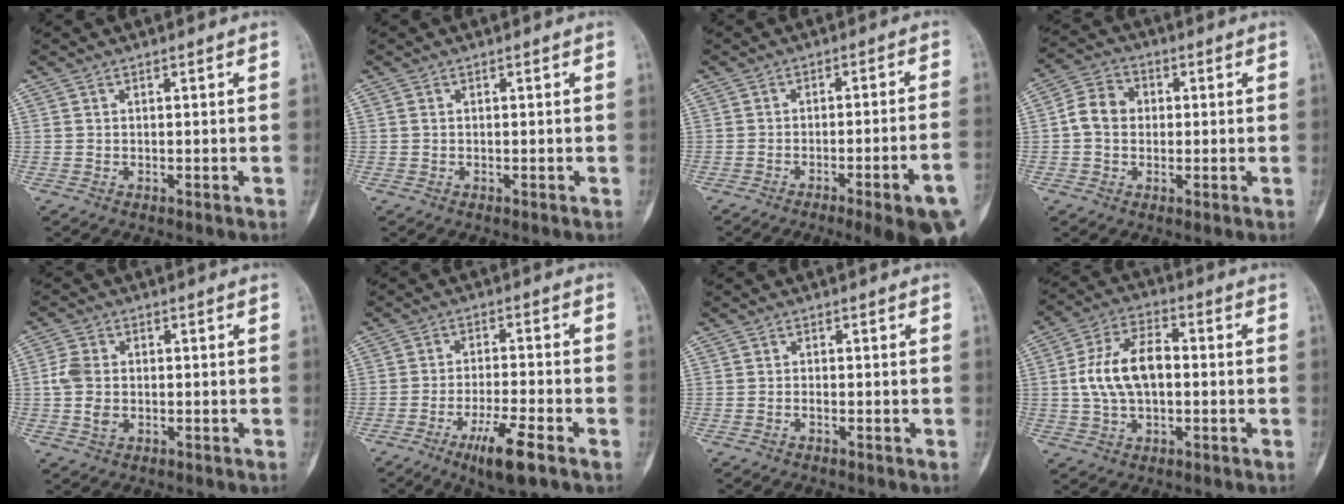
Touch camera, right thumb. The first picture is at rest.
{"total": 0.0}
{"total": 14.5, "force": [-7.8, 1.9, 12.1], "torque": [-0.117, 0.034, -0.103]}
{"total": 6.7, "force": [0.1, 5.6, 3.7], "torque": [-0.055, 0.018, -0.009]}
{"total": 5.0, "force": [-0.5, 3.5, 3.4], "torque": [-0.073, 0.006, -0.012]}
{"total": 8.6, "force": [-4.8, 1.3, 7.0], "torque": [-0.130, 0.010, -0.081]}
{"total": 0.6, "force": [-0.4, 0.2, 0.4], "torque": [-0.006, 0.002, -0.007]}
{"total": 11.7, "force": [0.2, 6.7, 9.6], "torque": [-0.177, 0.022, -0.002]}